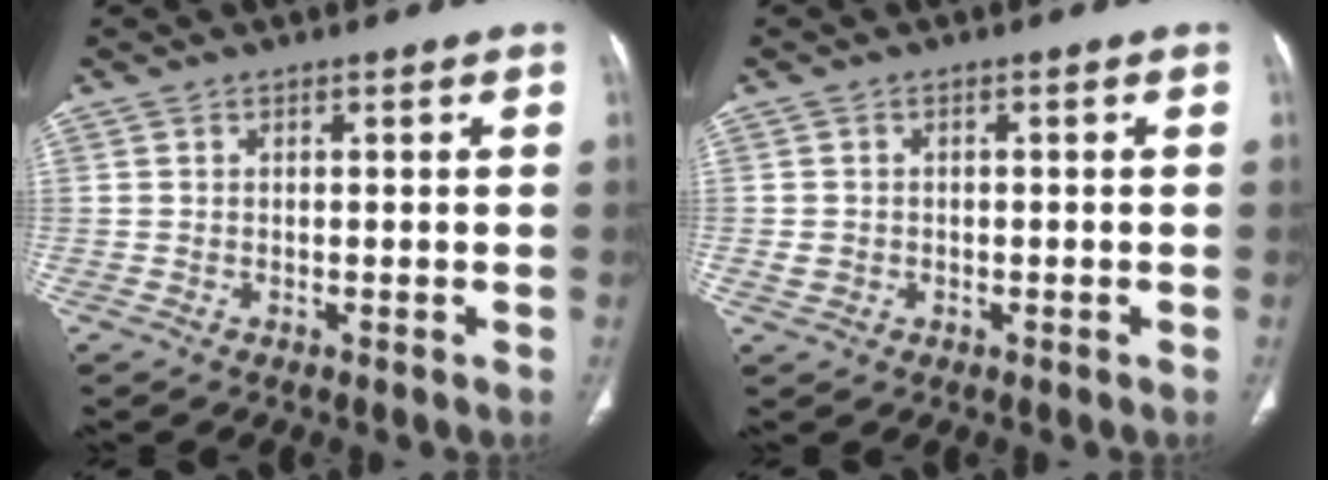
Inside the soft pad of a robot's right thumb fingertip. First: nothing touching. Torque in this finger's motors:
{"motor_torque": [-0.13, -0.33, 0.24, -0.36, -0.02]}